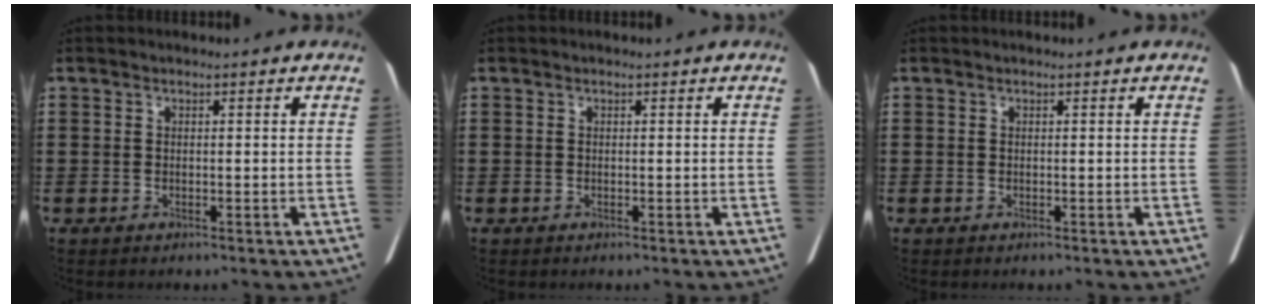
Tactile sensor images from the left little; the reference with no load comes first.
{"total": 0.0}
{"total": 0.0}